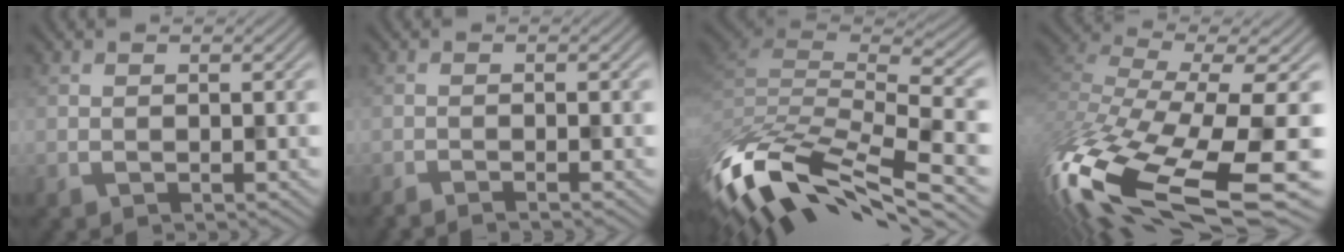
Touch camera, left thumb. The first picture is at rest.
{"total": 1.6, "force": [-1.2, 0.3, 1.1], "torque": [-0.005, -0.001, -0.031]}
{"total": 14.3, "force": [-8.8, 5.2, 10.0], "torque": [-0.252, -0.013, -0.135]}
{"total": 16.9, "force": [-9.0, 6.0, 13.0], "torque": [-0.308, -0.047, -0.126]}